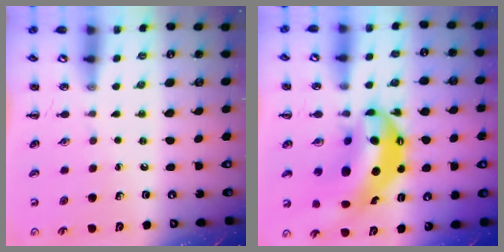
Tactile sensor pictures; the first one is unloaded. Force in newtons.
{"total": 13.8, "press": 13.3, "slide": 3.4}